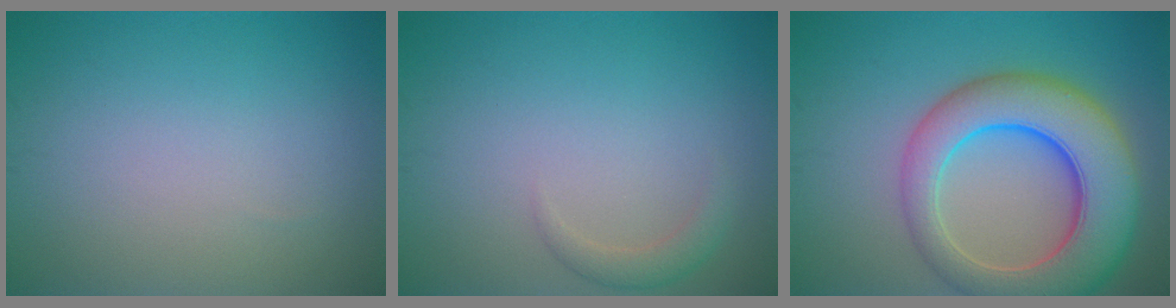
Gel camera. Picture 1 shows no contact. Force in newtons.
{"total": 1.5, "press": 1.5, "slide": 0.2}
{"total": 10.3, "press": 10.3, "slide": 0.7}